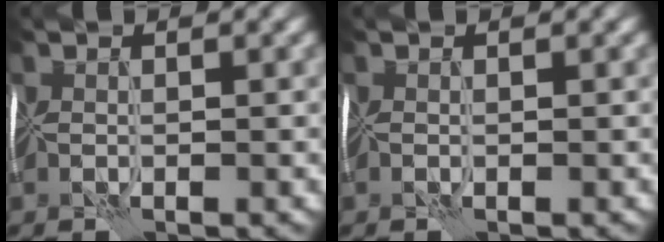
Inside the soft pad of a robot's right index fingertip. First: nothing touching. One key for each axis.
{"total": 0.0}